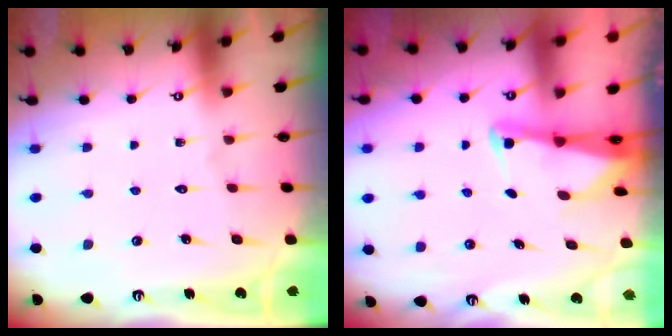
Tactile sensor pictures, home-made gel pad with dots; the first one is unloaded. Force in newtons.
{"total": 2.7, "press": 2.7, "slide": 0.2}